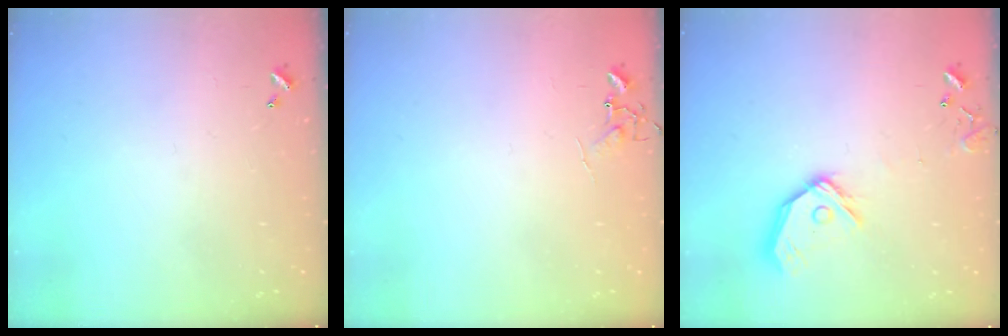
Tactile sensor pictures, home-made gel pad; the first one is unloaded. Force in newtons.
{"total": 5.2, "press": 5.2, "slide": 0.6}
{"total": 14.2, "press": 14.0, "slide": 2.3}